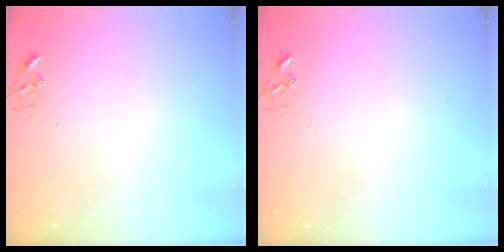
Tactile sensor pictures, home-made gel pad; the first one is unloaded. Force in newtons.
{"total": 0.0}